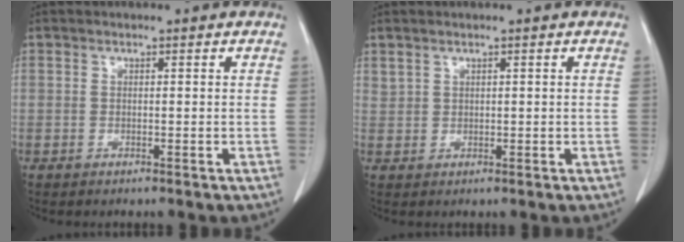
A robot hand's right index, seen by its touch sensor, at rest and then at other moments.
{"total": 1.3, "force": [1.1, 0.7, 0.3], "torque": [-0.003, 0.004, 0.025]}